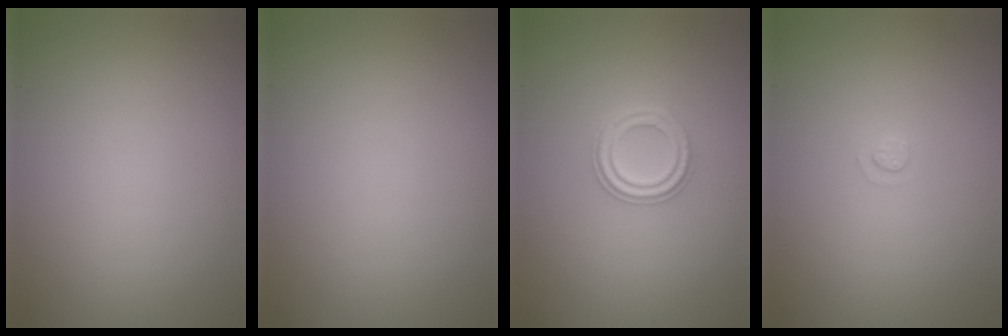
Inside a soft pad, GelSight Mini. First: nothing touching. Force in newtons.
{"total": 0.0}
{"total": 2.4, "press": 2.4, "slide": 0.4}
{"total": 0.9, "press": 0.9, "slide": 0.2}